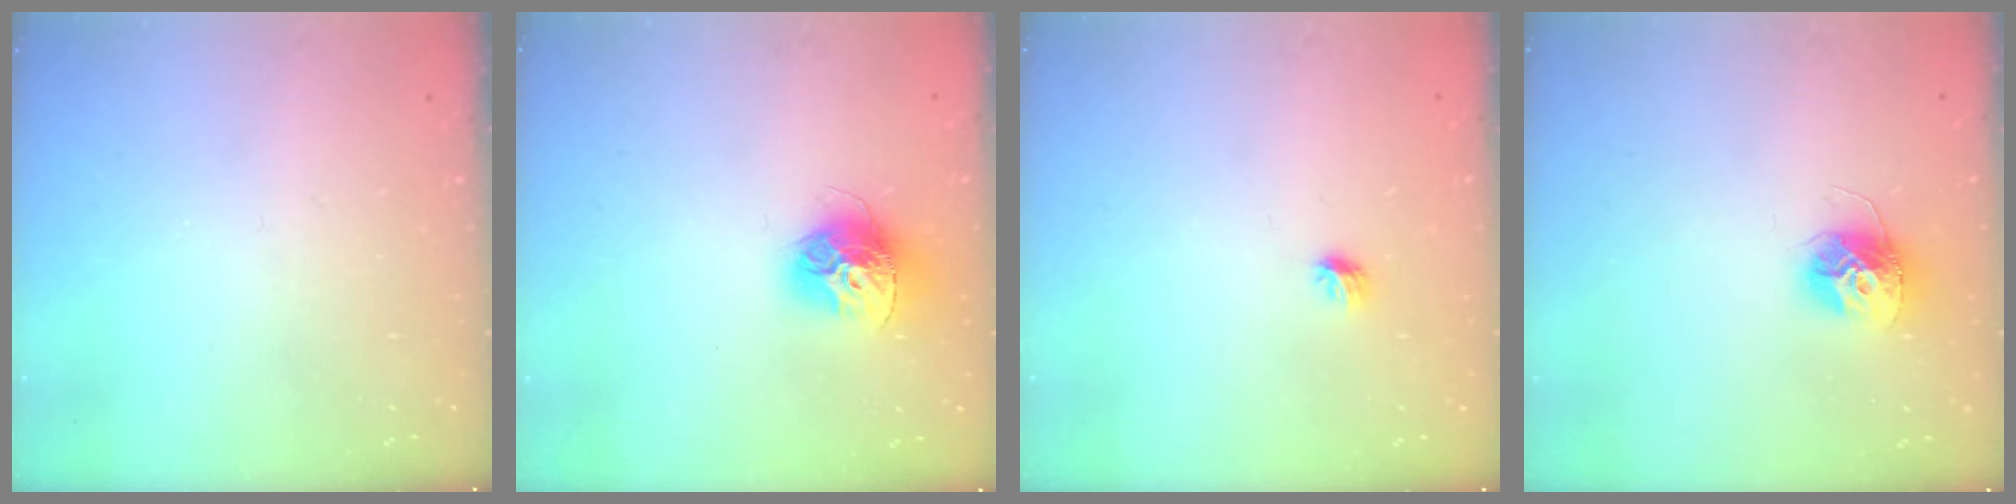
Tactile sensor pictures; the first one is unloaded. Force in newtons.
{"total": 13.8, "press": 13.8, "slide": 1.3}
{"total": 4.2, "press": 4.1, "slide": 1.0}
{"total": 11.8, "press": 11.8, "slide": 0.9}